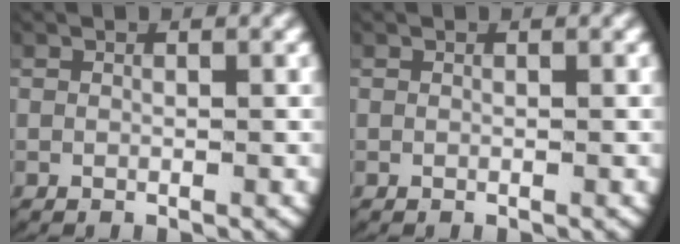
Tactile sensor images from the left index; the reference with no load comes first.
{"total": 0.0}